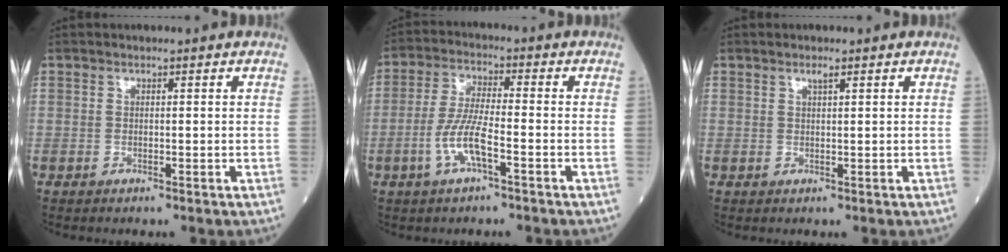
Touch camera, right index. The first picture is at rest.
{"total": 6.9, "force": [-2.8, 1.0, 6.2], "torque": [-0.133, 0.003, -0.055]}
{"total": 0.9, "force": [0.6, 0.0, 0.7], "torque": [-0.013, -0.001, 0.011]}